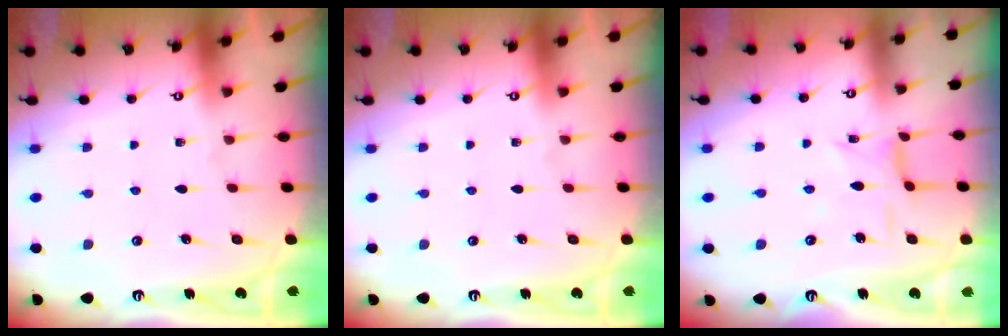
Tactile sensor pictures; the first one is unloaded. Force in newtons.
{"total": 0.0}
{"total": 2.9, "press": 2.9, "slide": 0.3}